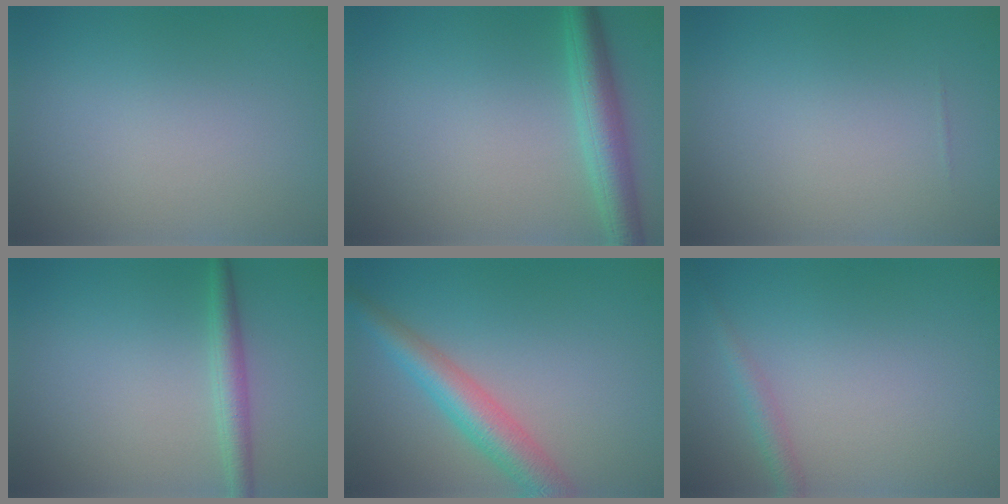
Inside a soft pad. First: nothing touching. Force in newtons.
{"total": 3.9, "press": 3.9, "slide": 0.1}
{"total": 0.0}
{"total": 2.2, "press": 2.2, "slide": 0.1}
{"total": 4.8, "press": 4.8, "slide": 0.2}
{"total": 1.6, "press": 1.6, "slide": 0.1}